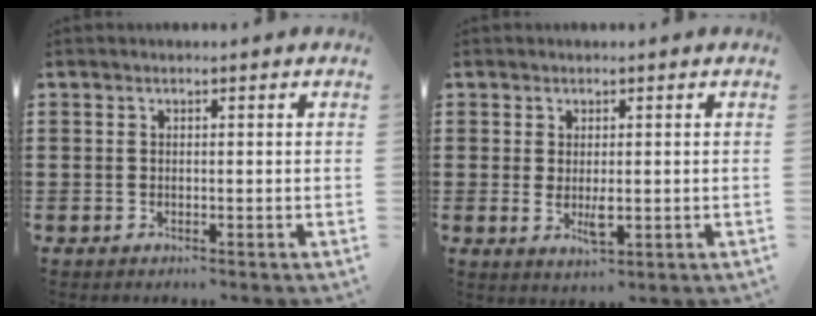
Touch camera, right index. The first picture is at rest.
{"total": 3.2, "force": [-0.1, 1.1, 3.0], "torque": [-0.045, -0.004, -0.002]}